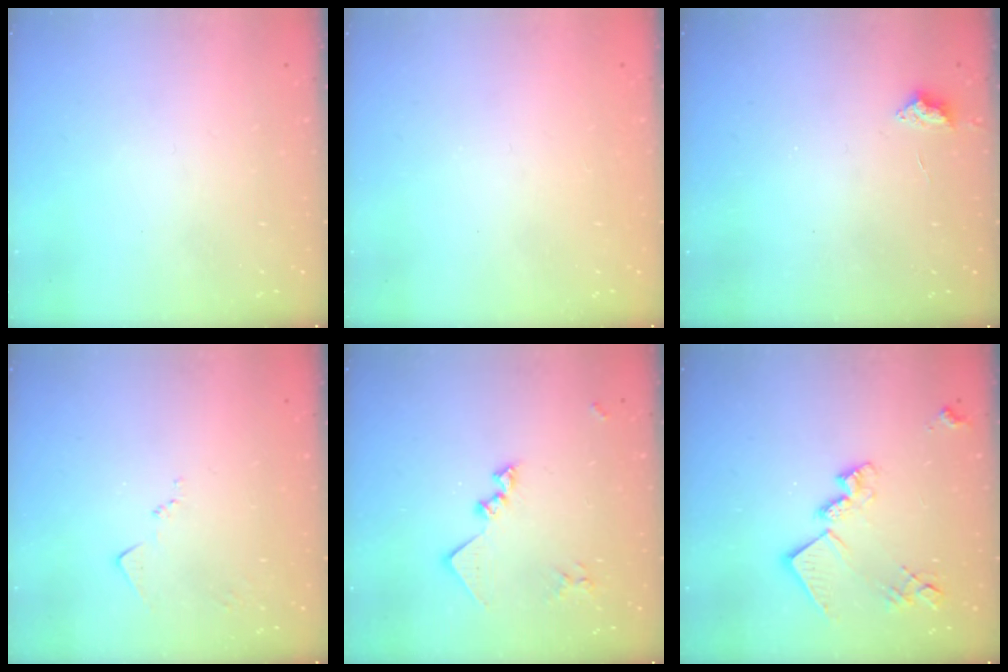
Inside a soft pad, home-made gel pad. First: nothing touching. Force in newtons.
{"total": 0.9, "press": 0.9, "slide": 0.1}
{"total": 2.7, "press": 2.6, "slide": 0.5}
{"total": 7.8, "press": 7.8, "slide": 0.5}
{"total": 12.7, "press": 12.7, "slide": 0.6}
{"total": 17.1, "press": 17.1, "slide": 1.1}